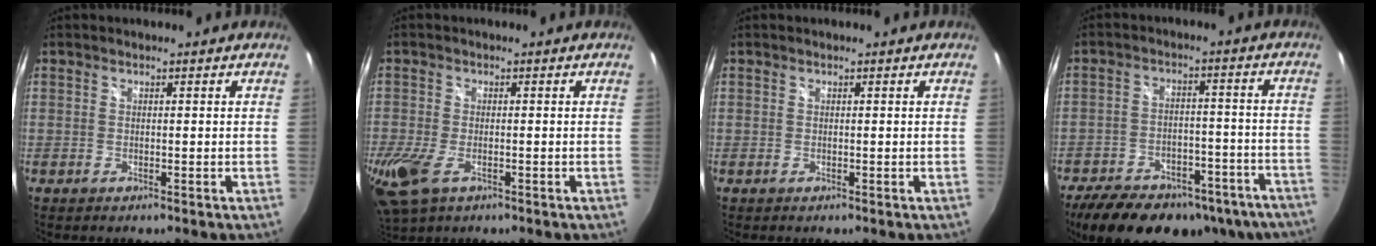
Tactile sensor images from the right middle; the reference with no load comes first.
{"total": 10.7, "force": [-4.7, 5.9, 7.5], "torque": [-0.182, -0.039, -0.083]}
{"total": 0.0}
{"total": 26.7, "force": [-19.9, 12.2, 12.9], "torque": [-0.244, -0.006, -0.254]}